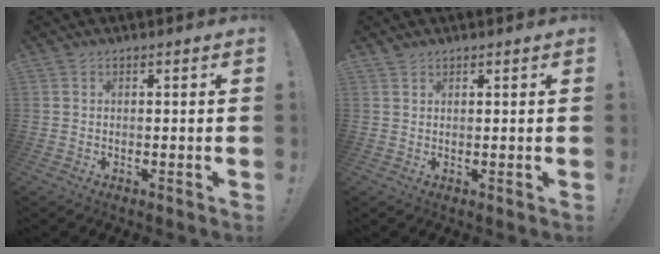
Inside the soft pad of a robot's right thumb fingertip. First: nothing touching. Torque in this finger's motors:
{"motor_torque": [0.11, -0.13, -0.02, 0.23, 0.06]}